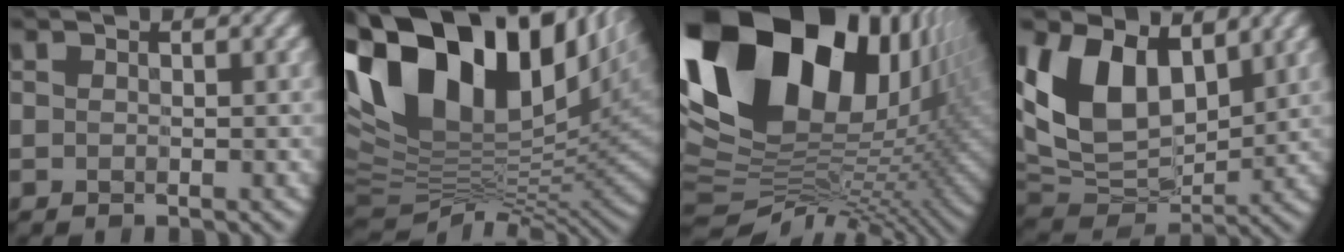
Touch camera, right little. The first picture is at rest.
{"total": 18.5, "force": [5.8, 10.7, 13.9], "torque": [-0.279, 0.016, 0.120]}
{"total": 19.7, "force": [6.0, 12.8, 13.8], "torque": [-0.286, 0.024, 0.110]}
{"total": 10.9, "force": [3.6, 6.9, 7.7], "torque": [-0.177, 0.002, 0.065]}